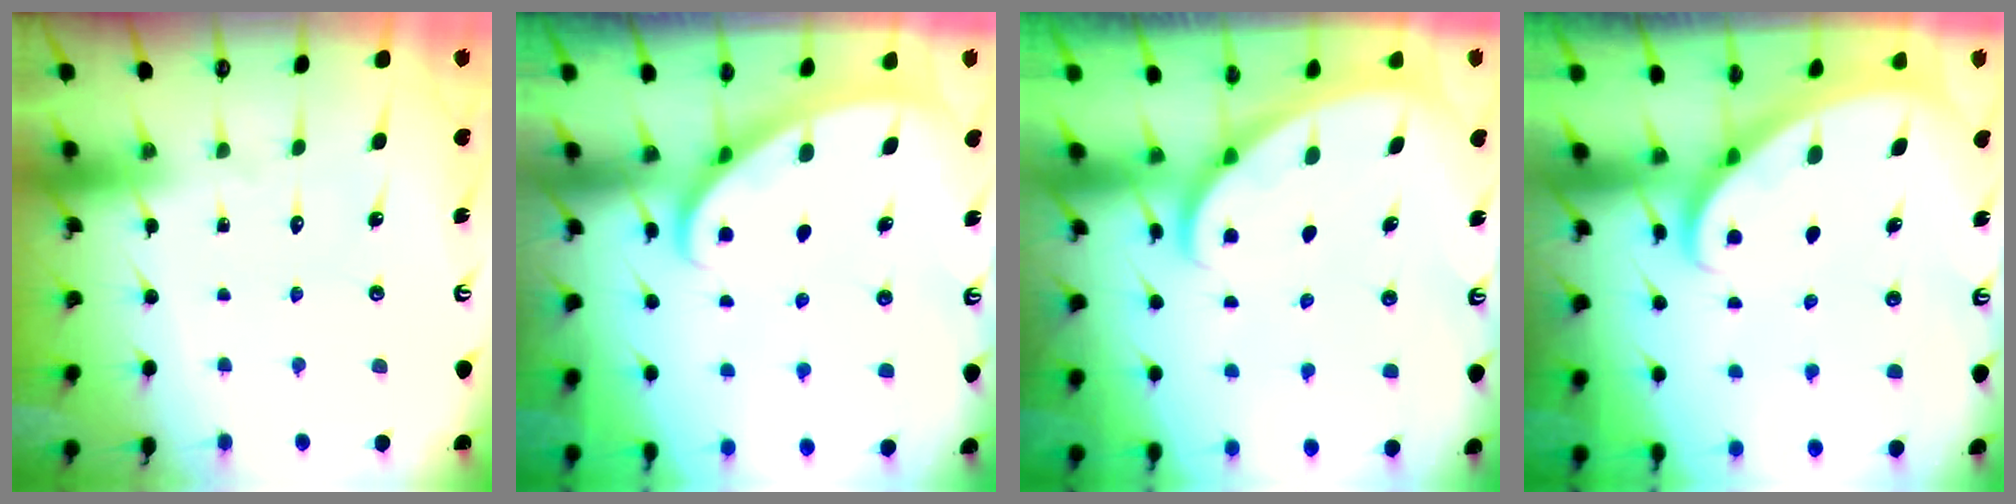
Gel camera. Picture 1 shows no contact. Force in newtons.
{"total": 2.2, "press": 2.2, "slide": 0.2}
{"total": 1.5, "press": 1.5, "slide": 0.0}
{"total": 2.8, "press": 2.7, "slide": 0.3}